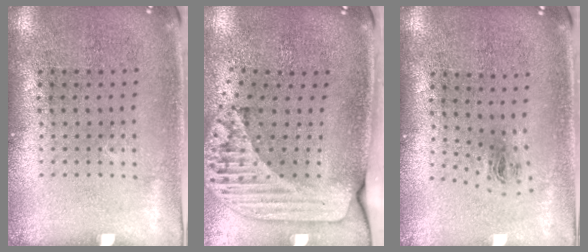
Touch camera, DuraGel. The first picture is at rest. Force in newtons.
{"total": 2.4, "press": 1.7, "slide": 1.6}
{"total": 0.9, "press": 0.4, "slide": 0.9}